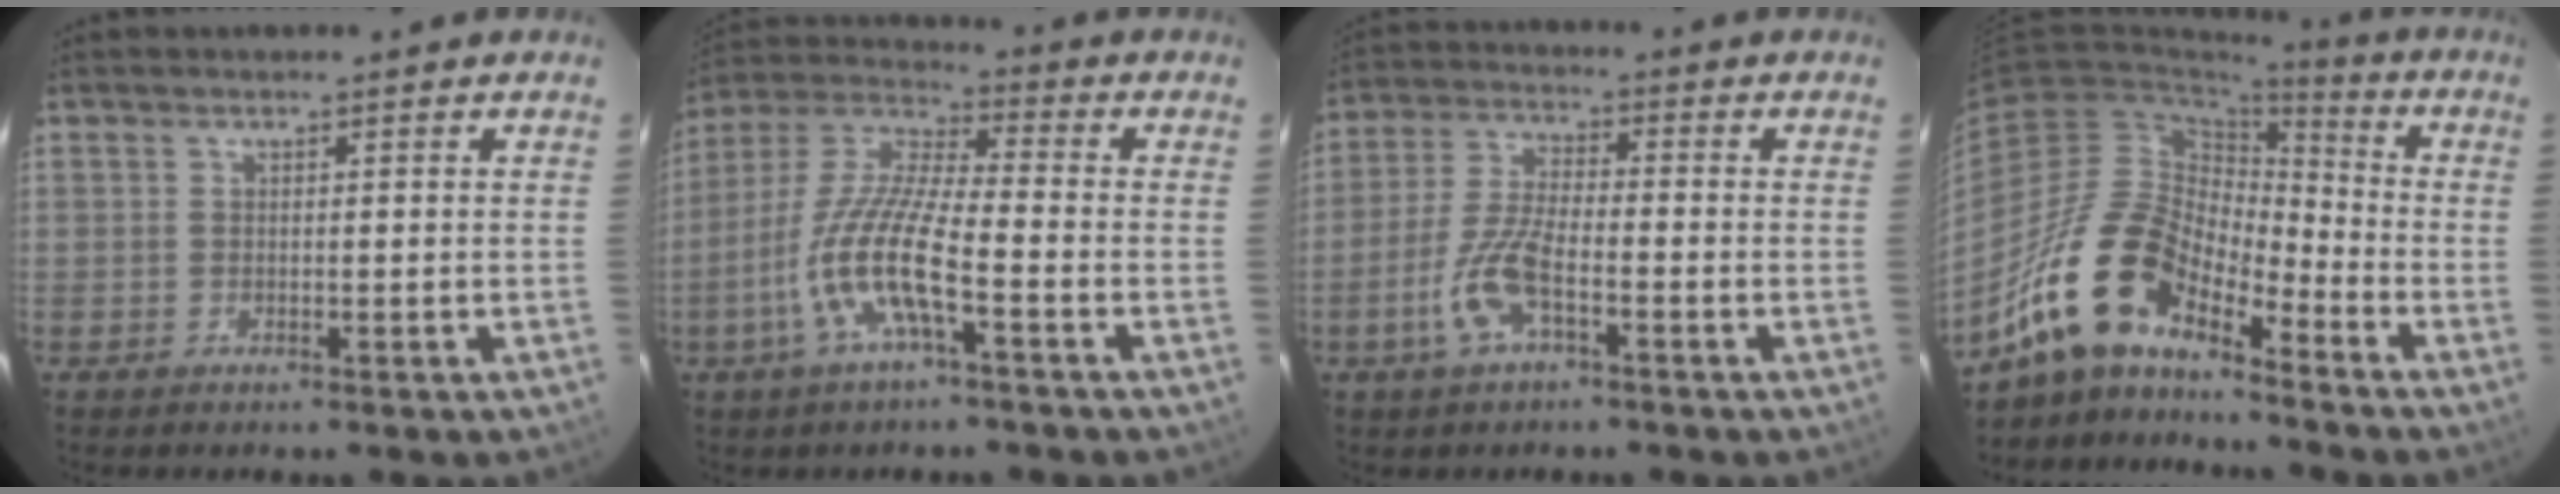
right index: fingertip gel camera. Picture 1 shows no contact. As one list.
[{"total": 13.0, "force": [-5.2, 2.3, 11.8], "torque": [-0.247, -0.004, -0.105]}, {"total": 8.8, "force": [-3.9, 2.9, 7.4], "torque": [-0.161, 0.000, -0.077]}, {"total": 14.1, "force": [-11.1, 5.5, 6.8], "torque": [-0.122, 0.014, -0.224]}]